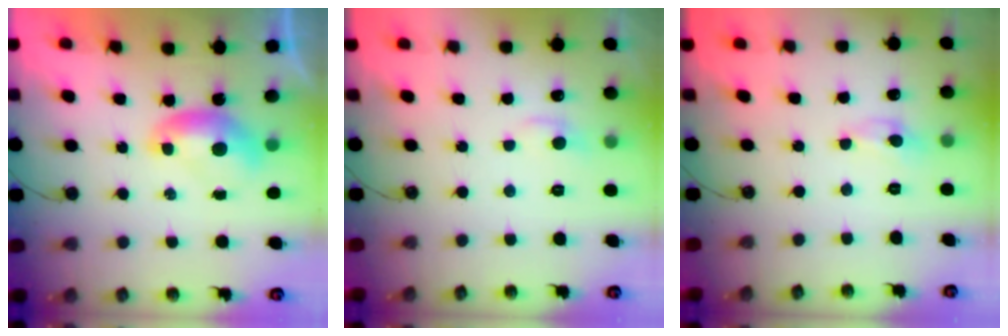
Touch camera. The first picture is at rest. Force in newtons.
{"total": 0.8, "press": 0.1, "slide": 0.8}
{"total": 0.0}